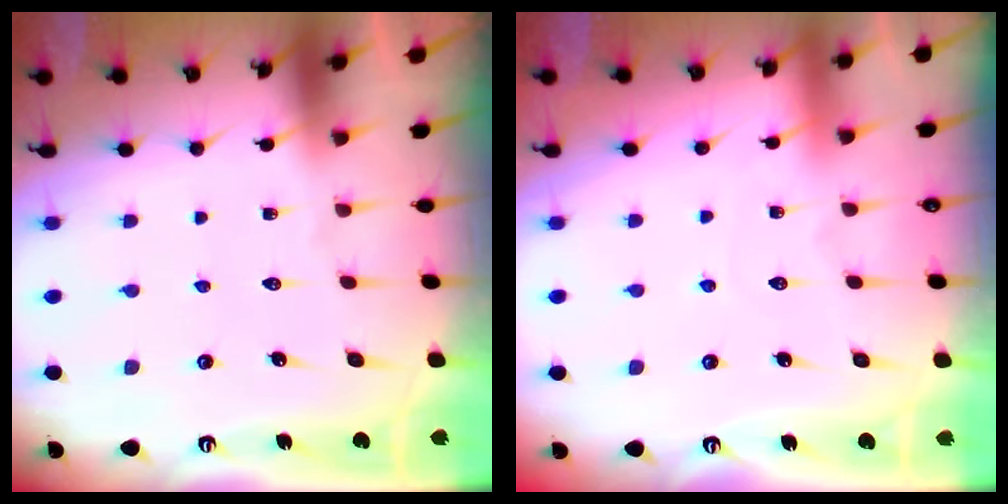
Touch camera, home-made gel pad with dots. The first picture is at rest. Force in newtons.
{"total": 2.5, "press": 2.4, "slide": 0.3}